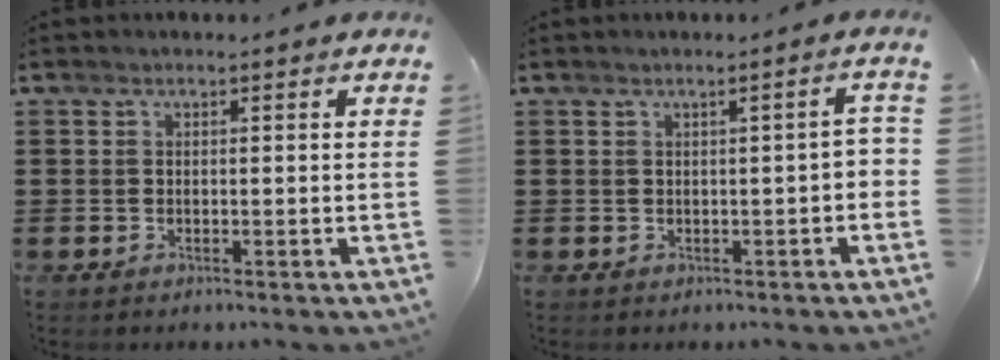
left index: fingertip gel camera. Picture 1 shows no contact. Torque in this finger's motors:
{"motor_torque": [0.05, 0.17, 0.09, 0.04]}